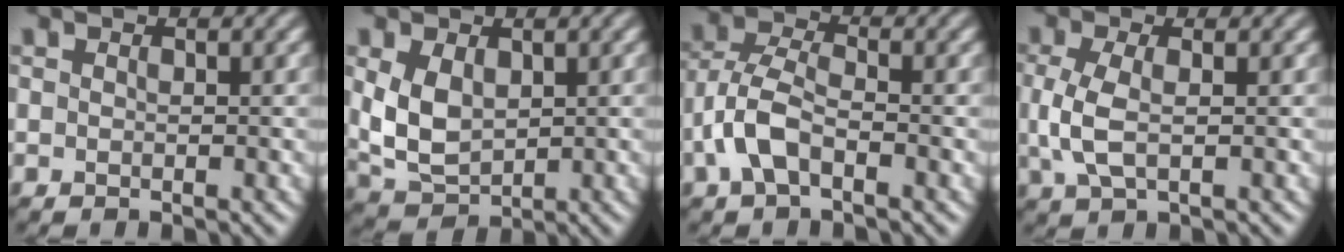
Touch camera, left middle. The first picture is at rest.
{"total": 4.8, "force": [0.7, 3.2, 3.5], "torque": [-0.080, -0.002, 0.021]}
{"total": 4.6, "force": [-1.7, 2.4, 3.6], "torque": [-0.085, 0.008, -0.043]}
{"total": 3.6, "force": [0.0, 1.7, 3.1], "torque": [-0.079, -0.001, 0.000]}